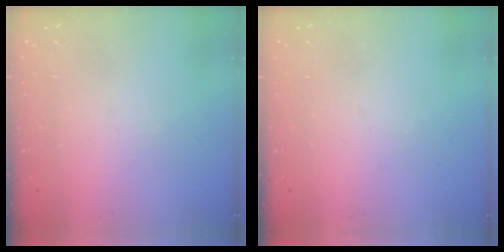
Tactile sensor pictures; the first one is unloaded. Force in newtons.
{"total": 0.0}